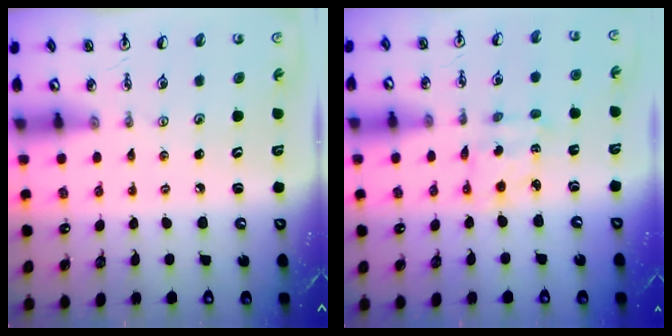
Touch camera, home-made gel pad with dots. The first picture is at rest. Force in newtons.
{"total": 2.3, "press": 2.3, "slide": 0.3}